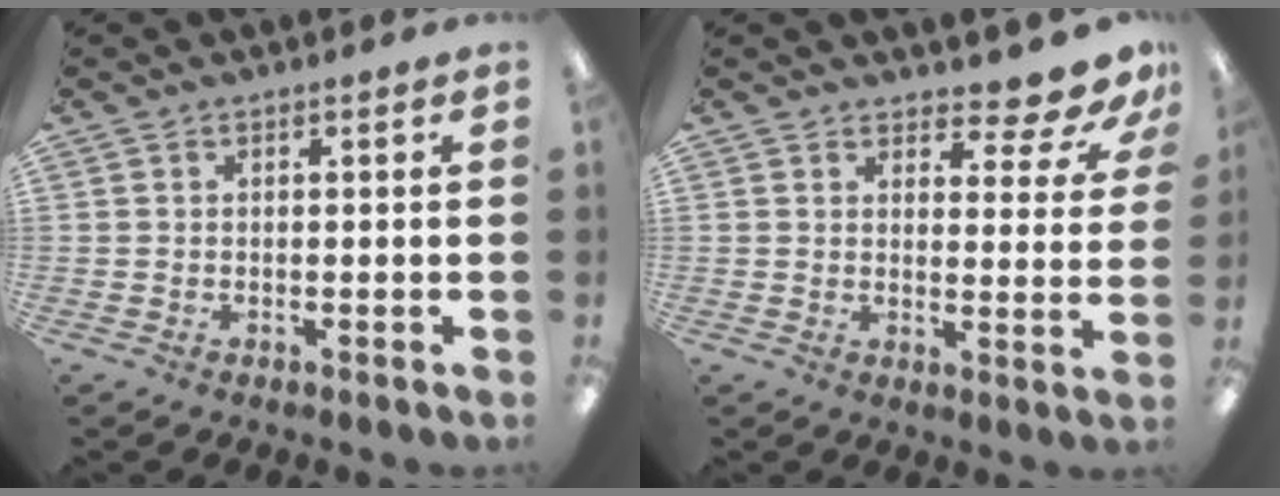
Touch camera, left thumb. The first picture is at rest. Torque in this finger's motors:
{"motor_torque": [0.04, 0.16, -0.01, 0.12, 0.04]}